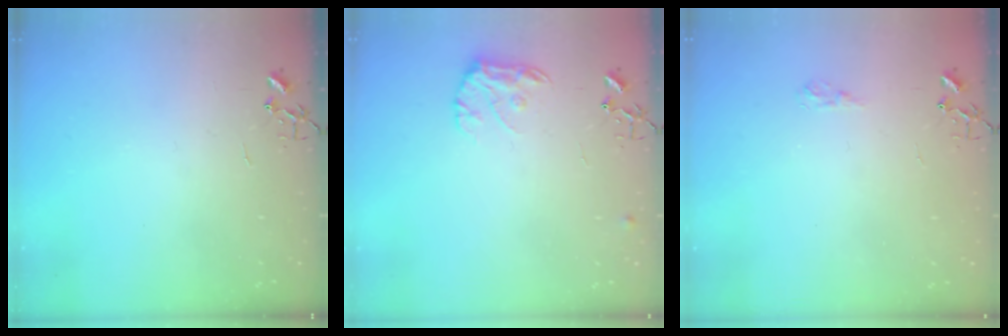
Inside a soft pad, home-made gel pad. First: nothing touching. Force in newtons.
{"total": 9.8, "press": 9.8, "slide": 0.5}
{"total": 5.5, "press": 5.4, "slide": 0.7}